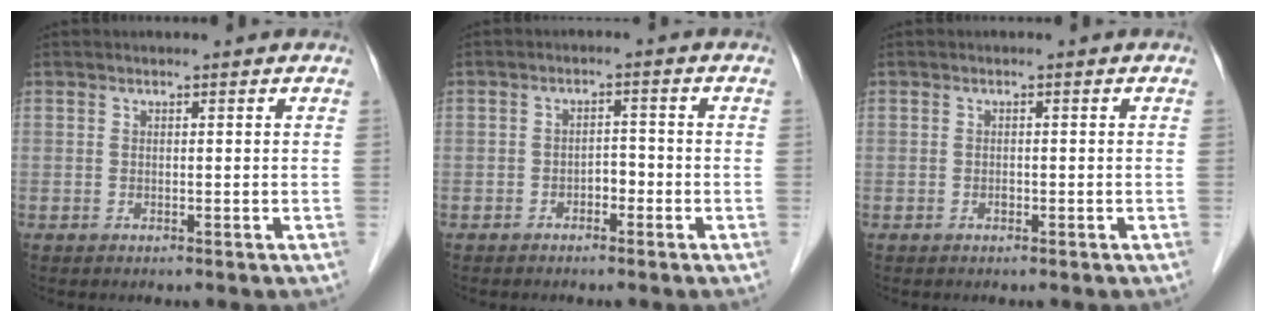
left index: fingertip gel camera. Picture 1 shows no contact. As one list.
[{"total": 2.2, "force": [-1.4, 1.2, 1.2], "torque": [-0.014, 0.005, -0.023]}, {"total": 0.6, "force": [-0.4, 0.3, 0.2], "torque": [-0.004, -0.001, -0.008]}]